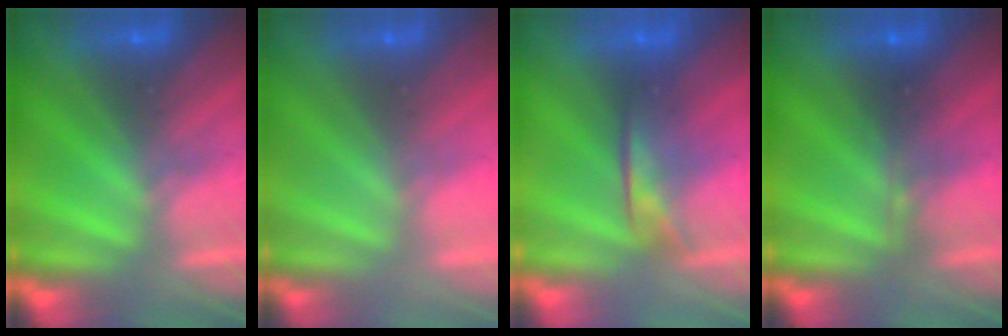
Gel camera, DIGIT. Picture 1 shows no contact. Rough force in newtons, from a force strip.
{"total": 3.1}
{"total": 1.9}
{"total": 2.3}